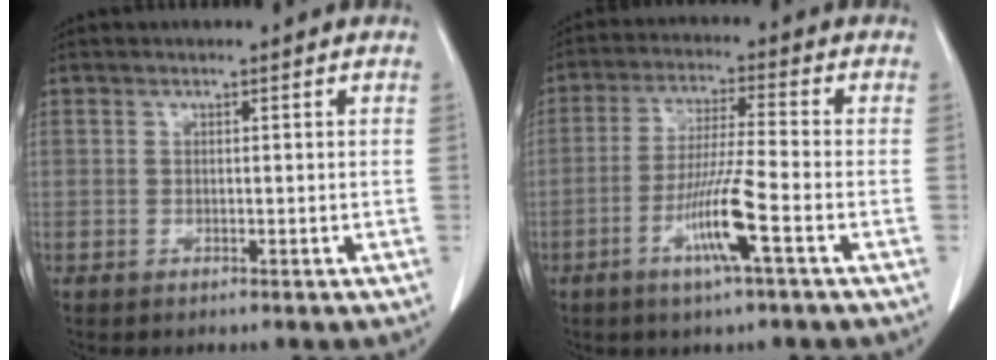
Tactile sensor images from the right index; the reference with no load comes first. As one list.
[{"total": 8.9, "force": [-3.7, -0.6, 8.0], "torque": [-0.155, -0.012, -0.073]}]